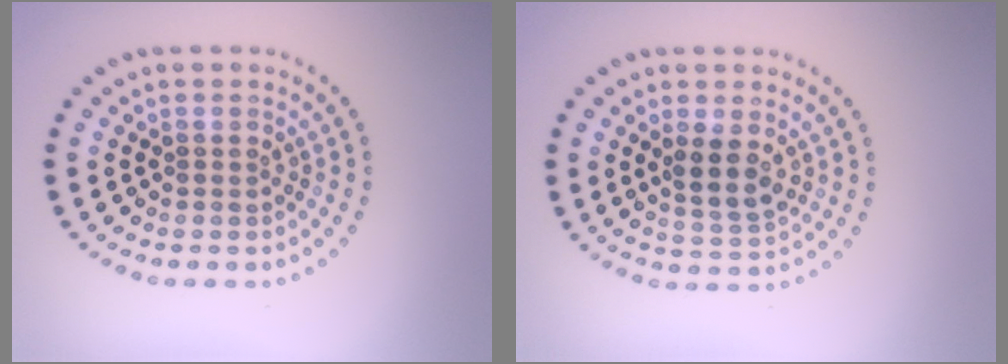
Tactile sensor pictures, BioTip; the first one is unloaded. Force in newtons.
{"total": 2.7, "press": 2.5, "slide": 1.2}